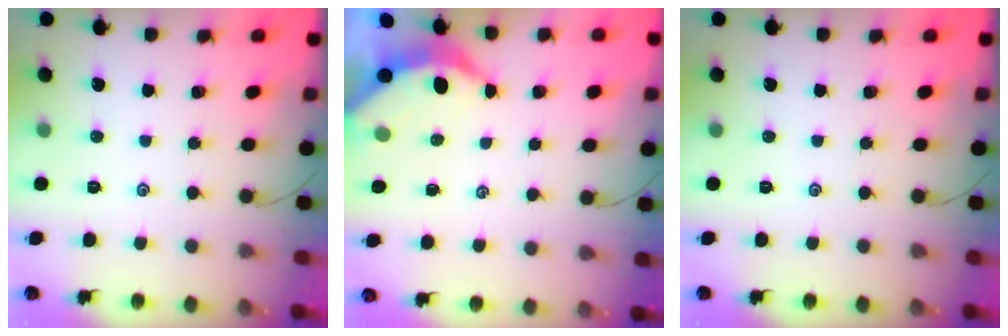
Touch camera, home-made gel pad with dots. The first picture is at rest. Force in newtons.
{"total": 3.7, "press": 3.6, "slide": 0.4}
{"total": 0.0}